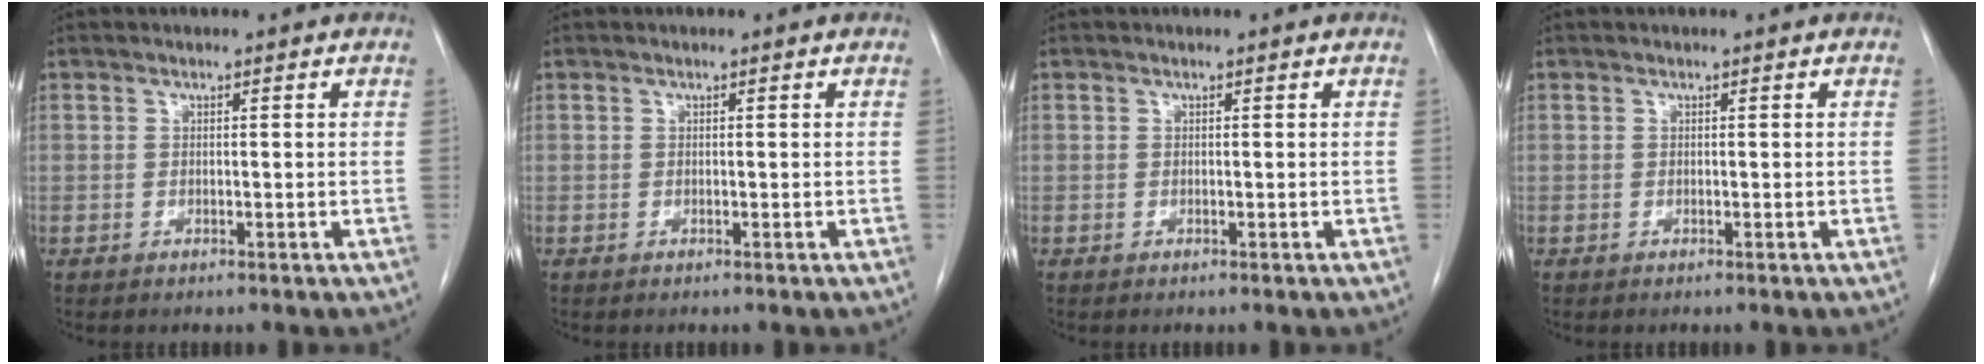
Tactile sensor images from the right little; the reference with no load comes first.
{"total": 0.0}
{"total": 0.0}
{"total": 0.0}